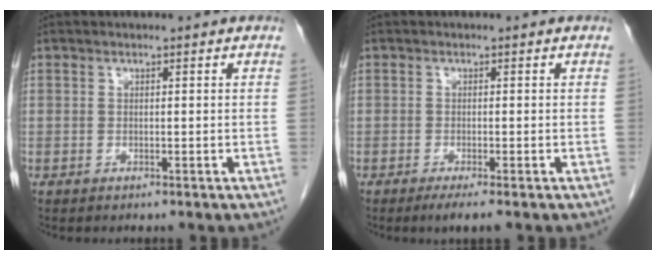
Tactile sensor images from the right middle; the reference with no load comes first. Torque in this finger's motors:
{"motor_torque": [0.40, -0.16, 0.00, 0.00]}